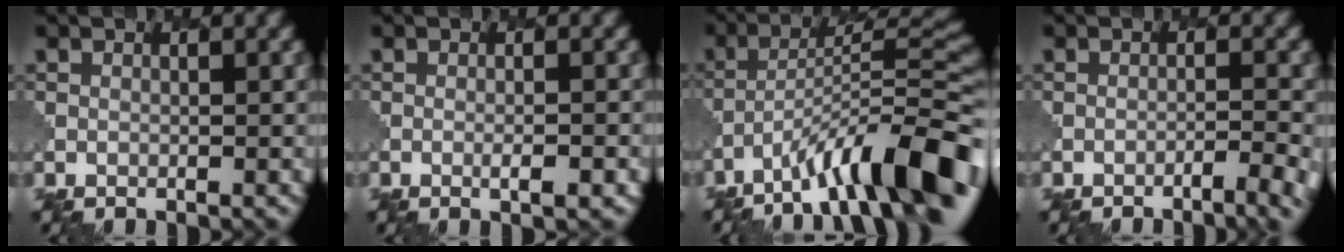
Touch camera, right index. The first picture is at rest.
{"total": 1.5, "force": [-0.3, 0.4, 1.5], "torque": [-0.015, 0.006, -0.004]}
{"total": 12.3, "force": [-7.7, 2.7, 9.2], "torque": [-0.135, 0.015, -0.127]}
{"total": 3.1, "force": [-1.9, 0.6, 2.4], "torque": [-0.030, 0.005, -0.035]}